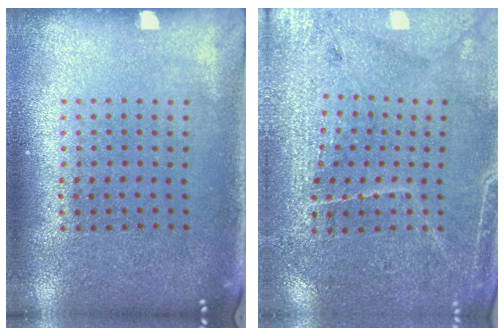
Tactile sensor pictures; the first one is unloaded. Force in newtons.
{"total": 3.1, "press": 3.0, "slide": 0.7}